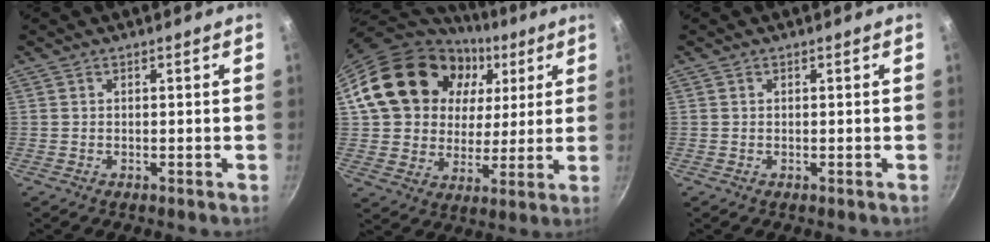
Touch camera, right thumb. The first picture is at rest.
{"total": 23.8, "force": [8.5, 18.5, 12.3], "torque": [-0.201, 0.008, 0.150]}
{"total": 0.0}